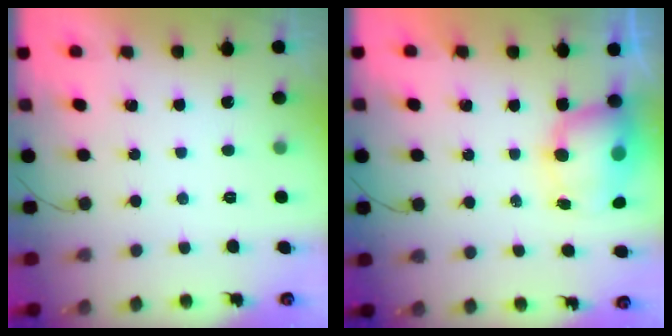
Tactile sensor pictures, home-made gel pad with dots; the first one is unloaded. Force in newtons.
{"total": 9.1, "press": 8.8, "slide": 2.4}